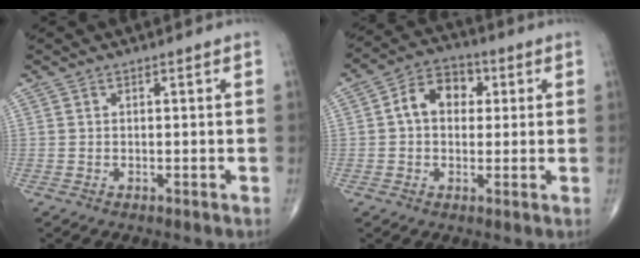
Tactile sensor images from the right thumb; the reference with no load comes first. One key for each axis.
{"total": 8.6, "fx": 1.5, "fy": 6.3, "fz": 5.6, "tx": -0.070, "ty": 0.020, "tz": 0.015}